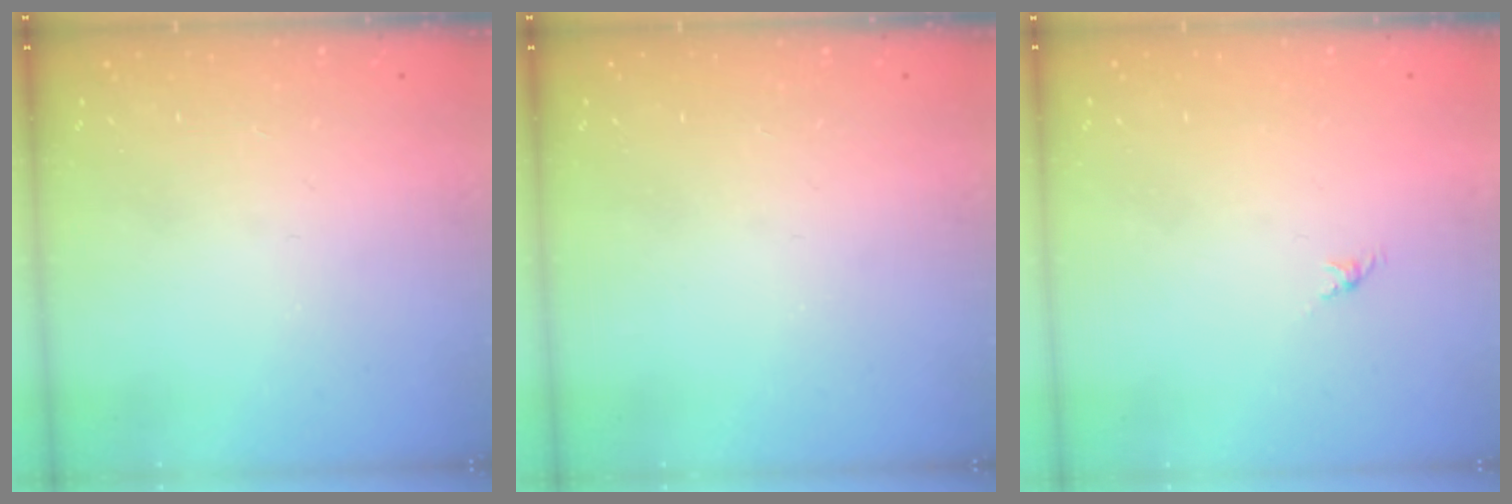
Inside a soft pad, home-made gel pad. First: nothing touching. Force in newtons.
{"total": 0.0}
{"total": 0.0}